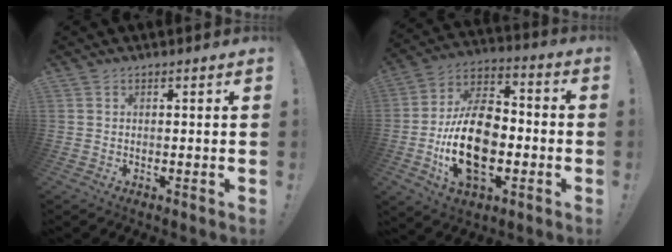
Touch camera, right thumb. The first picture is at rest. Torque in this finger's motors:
{"motor_torque": [2.78, 2.23, 0.21, -0.21, 0.30]}